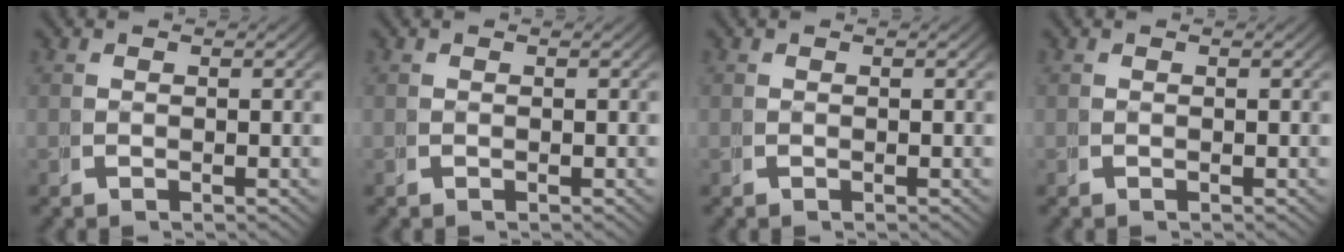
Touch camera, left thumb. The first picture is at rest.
{"total": 0.0}
{"total": 0.0}
{"total": 0.0}